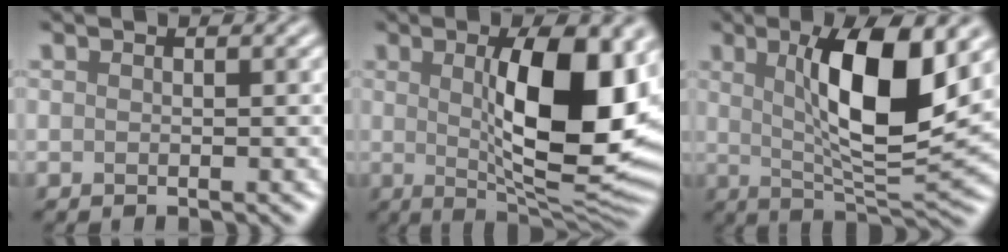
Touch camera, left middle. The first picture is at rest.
{"total": 12.2, "force": [1.6, 4.0, 11.4], "torque": [-0.162, -0.004, 0.030]}
{"total": 9.7, "force": [2.4, 2.5, 9.0], "torque": [-0.139, -0.009, 0.046]}